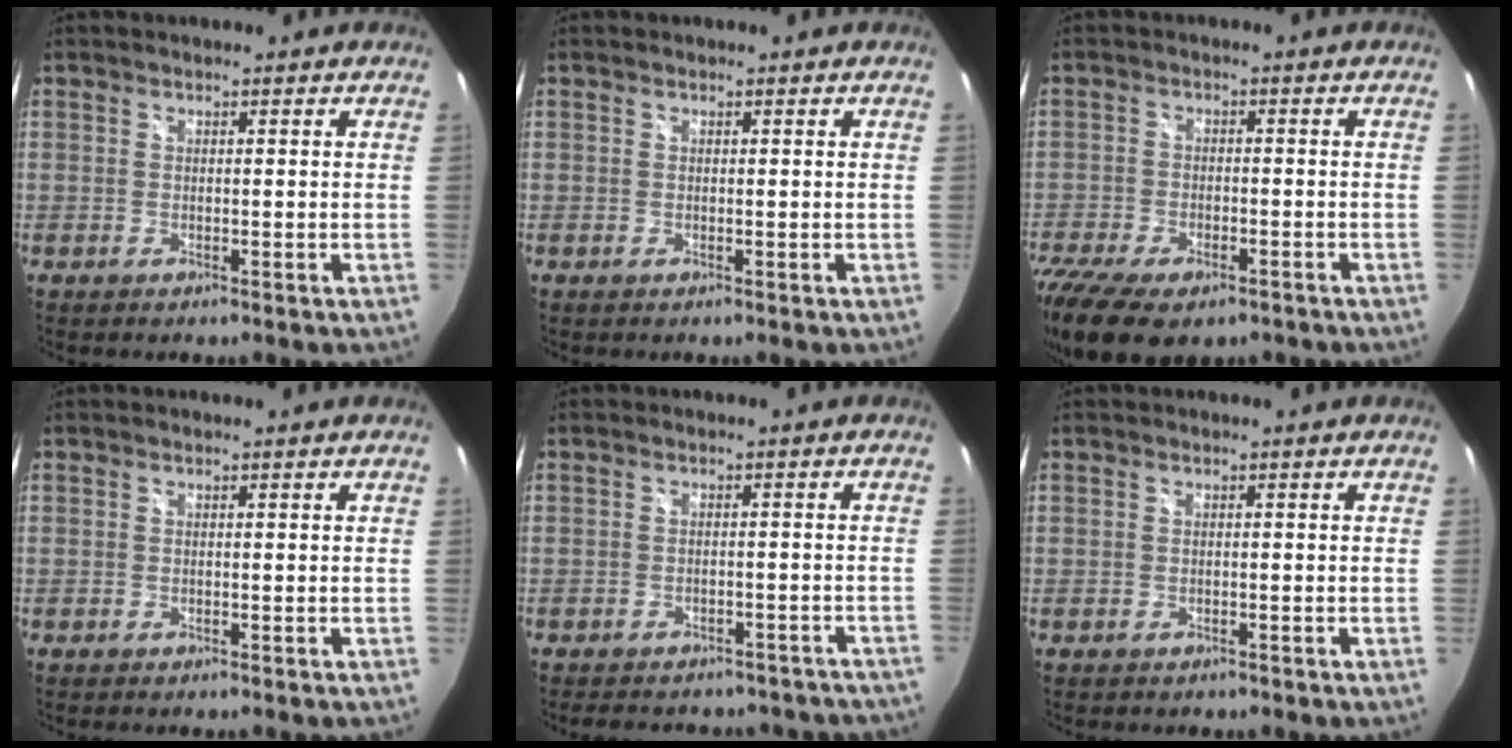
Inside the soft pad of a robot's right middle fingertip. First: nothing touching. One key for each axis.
{"total": 0.0}
{"total": 16.3, "fx": -11.1, "fy": 7.5, "fz": 9.4, "tx": -0.226, "ty": -0.058, "tz": -0.182}
{"total": 0.8, "fx": -0.7, "fy": 0.2, "fz": 0.3, "tx": -0.008, "ty": -0.003, "tz": -0.011}
{"total": 16.8, "fx": -14.4, "fy": 6.6, "fz": 5.7, "tx": -0.112, "ty": 0.010, "tz": -0.161}
{"total": 0.9, "fx": -0.8, "fy": 0.5, "fz": 0.2, "tx": -0.009, "ty": 0.000, "tz": -0.011}